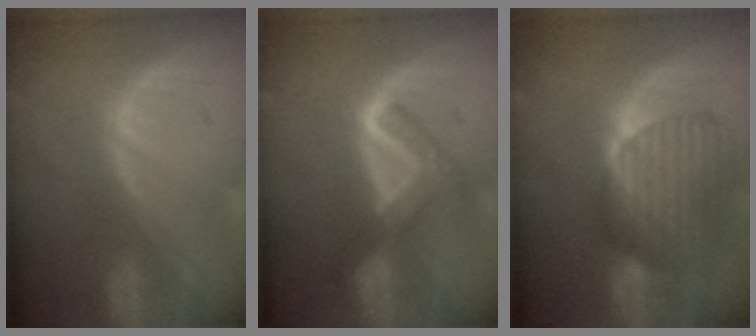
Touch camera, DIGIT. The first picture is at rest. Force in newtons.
{"total": 5.9, "press": 5.7, "slide": 1.6}
{"total": 9.2, "press": 8.3, "slide": 3.9}